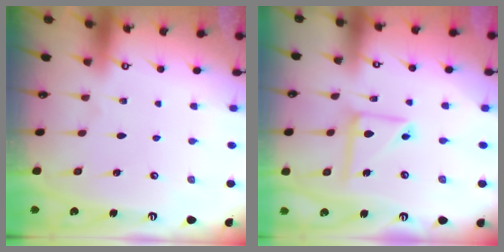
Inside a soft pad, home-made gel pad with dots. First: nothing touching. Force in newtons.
{"total": 10.9, "press": 10.8, "slide": 0.9}